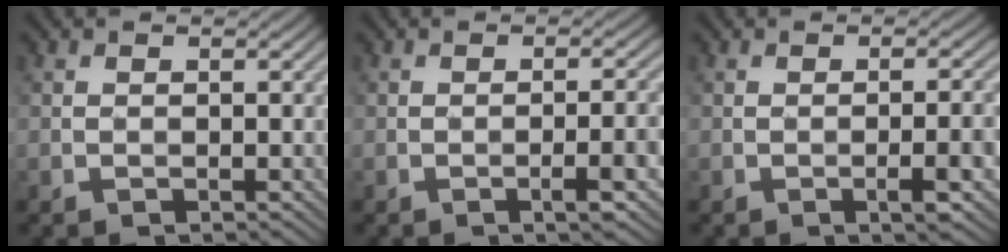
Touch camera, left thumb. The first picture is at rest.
{"total": 4.0, "force": [-1.6, 0.2, 3.7], "torque": [-0.057, 0.009, -0.026]}
{"total": 4.5, "force": [-1.5, 0.4, 4.2], "torque": [-0.067, 0.006, -0.022]}